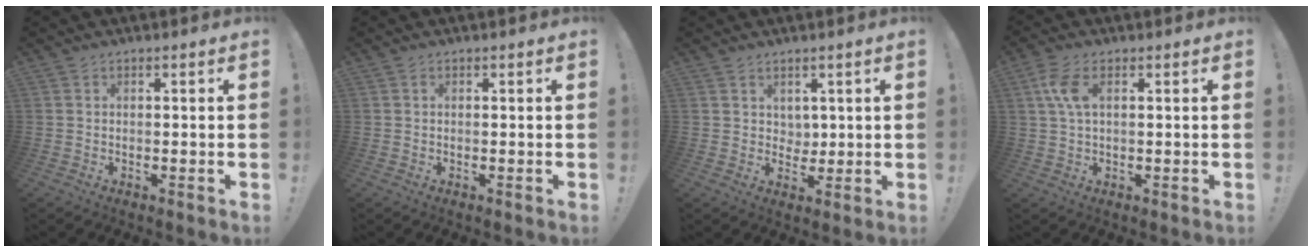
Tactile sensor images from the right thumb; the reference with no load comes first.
{"total": 0.0}
{"total": 4.1, "force": [2.5, 3.2, 0.8], "torque": [-0.003, -0.023, 0.043]}
{"total": 6.3, "force": [1.8, 2.8, 5.3], "torque": [-0.122, 0.003, 0.031]}